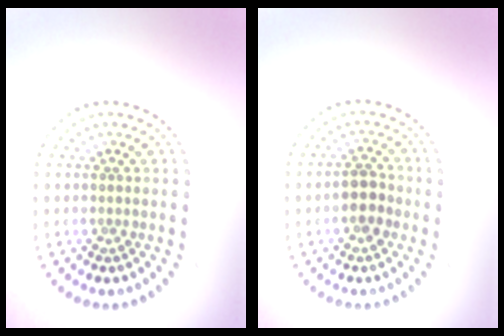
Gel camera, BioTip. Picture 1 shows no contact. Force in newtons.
{"total": 2.6, "press": 2.5, "slide": 0.7}